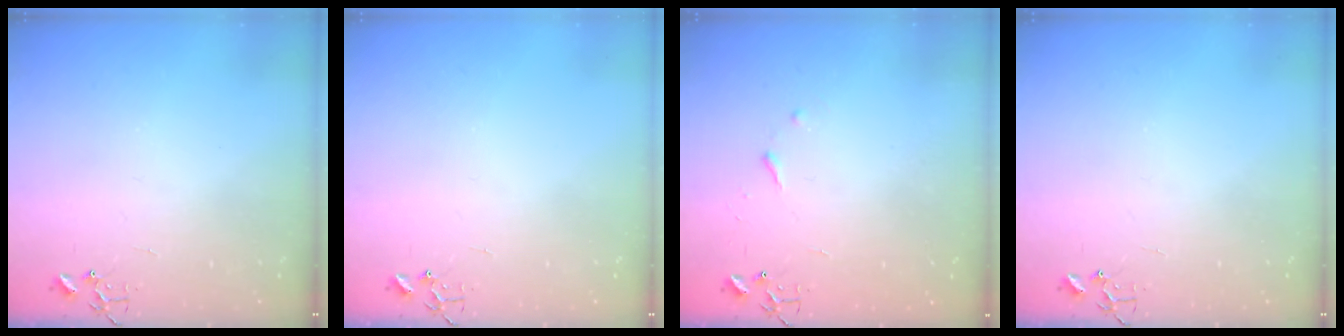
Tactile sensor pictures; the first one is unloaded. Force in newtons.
{"total": 0.0}
{"total": 3.4, "press": 3.3, "slide": 0.6}
{"total": 0.0}